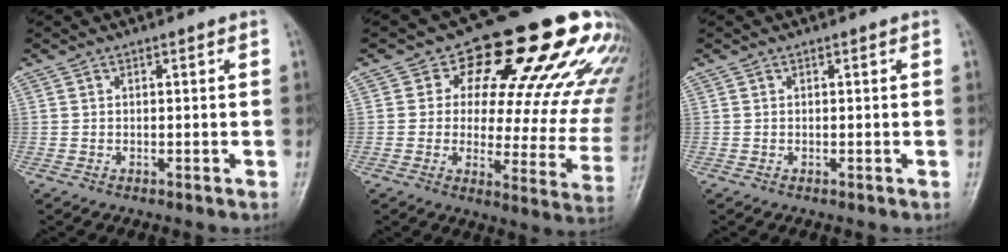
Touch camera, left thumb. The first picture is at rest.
{"total": 24.3, "force": [12.9, 11.0, 17.3], "torque": [-0.181, -0.033, 0.164]}
{"total": 0.0}